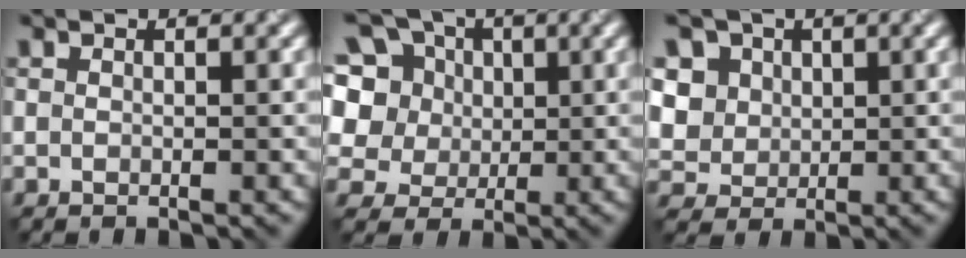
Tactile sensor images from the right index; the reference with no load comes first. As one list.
[{"total": 10.9, "force": [4.1, 8.4, 5.7], "torque": [-0.126, 0.033, 0.053]}, {"total": 8.1, "force": [2.8, 6.7, 3.7], "torque": [-0.084, 0.019, 0.035]}]